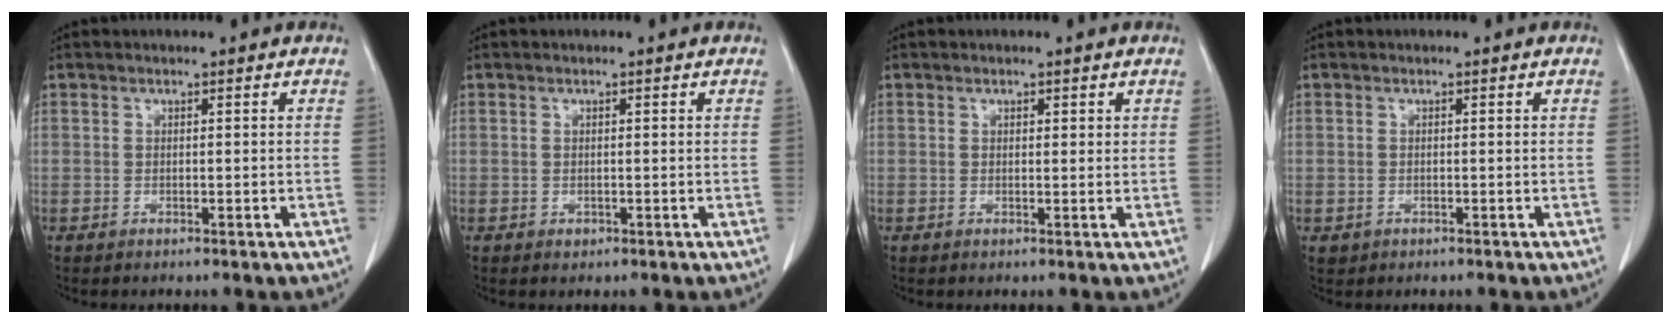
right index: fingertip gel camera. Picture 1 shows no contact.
{"total": 0.6, "force": [0.1, 0.6, 0.2], "torque": [0.002, 0.001, 0.001]}
{"total": 1.3, "force": [0.9, 0.7, 0.7], "torque": [-0.005, -0.001, 0.010]}
{"total": 1.0, "force": [-0.1, 1.0, 0.1], "torque": [0.003, 0.005, -0.002]}